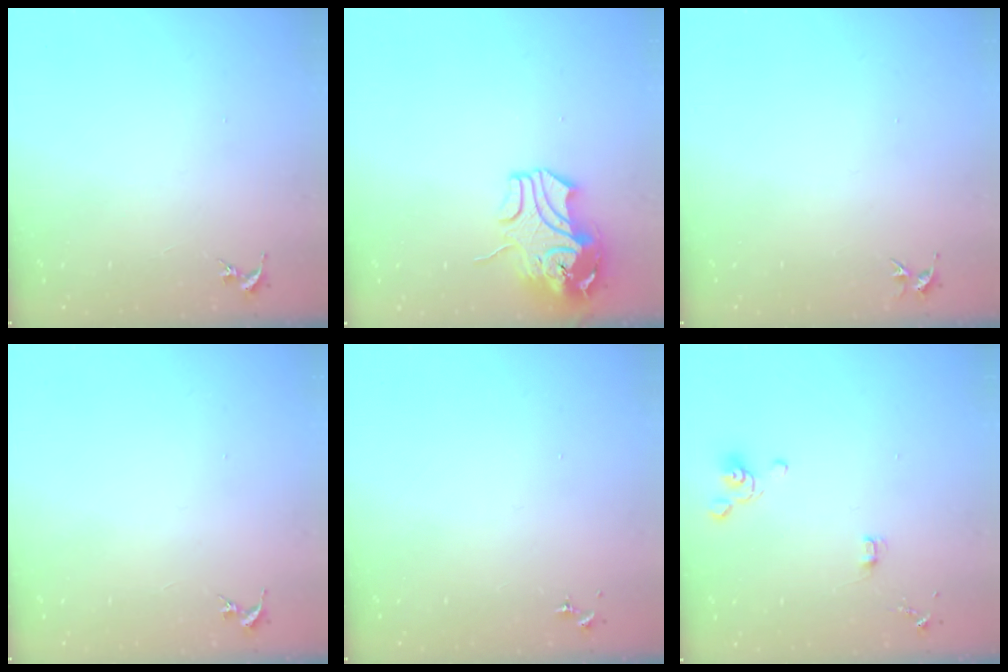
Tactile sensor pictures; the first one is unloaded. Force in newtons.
{"total": 12.4, "press": 12.3, "slide": 2.0}
{"total": 3.4, "press": 3.4, "slide": 0.4}
{"total": 0.0}
{"total": 0.0}
{"total": 4.1, "press": 3.9, "slide": 1.4}